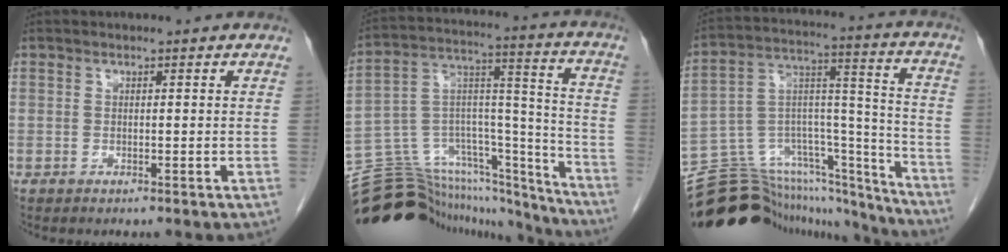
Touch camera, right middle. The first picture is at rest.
{"total": 26.8, "force": [-24.6, 7.3, 7.9], "torque": [-0.135, 0.052, -0.371]}
{"total": 24.3, "force": [-22.3, 6.8, 6.8], "torque": [-0.104, 0.063, -0.337]}